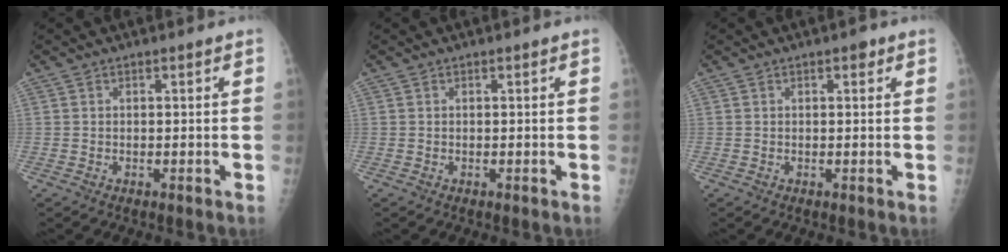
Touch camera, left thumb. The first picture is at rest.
{"total": 0.0}
{"total": 1.5, "force": [0.8, 0.7, 1.0], "torque": [-0.007, 0.000, 0.008]}